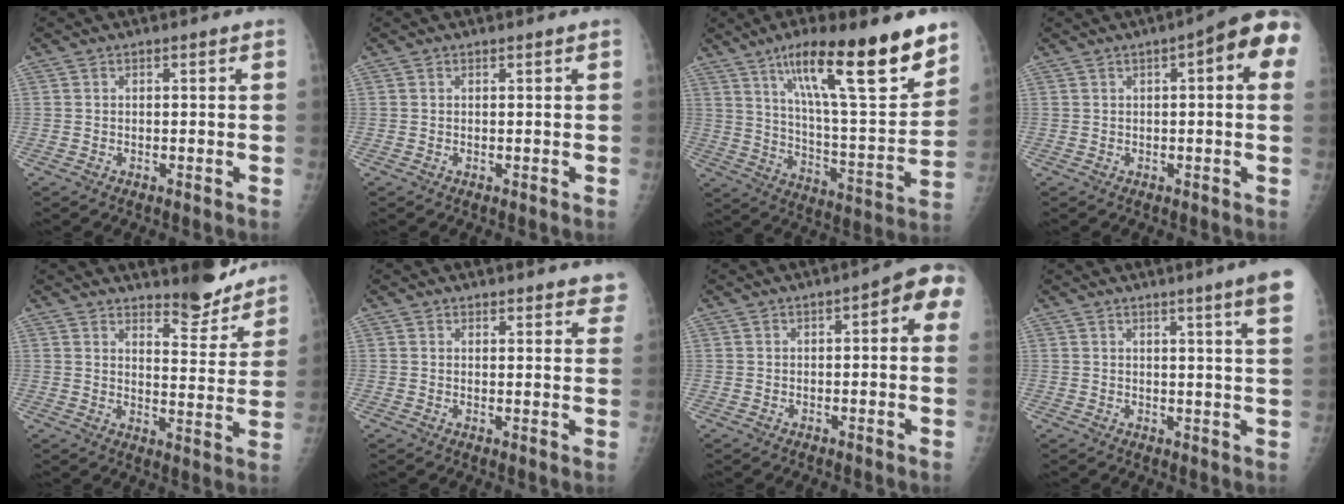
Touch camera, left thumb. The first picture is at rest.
{"total": 0.0}
{"total": 23.3, "force": [14.5, 4.7, 17.7], "torque": [-0.255, -0.060, 0.239]}
{"total": 10.7, "force": [3.3, 3.1, 9.7], "torque": [-0.102, 0.014, 0.028]}
{"total": 9.4, "force": [8.6, 2.2, 3.1], "torque": [-0.019, -0.078, 0.124]}
{"total": 5.8, "force": [5.2, 1.9, 1.8], "torque": [0.018, -0.021, 0.050]}
{"total": 6.9, "force": [1.9, 2.4, 6.2], "torque": [-0.057, 0.016, 0.010]}
{"total": 7.6, "force": [4.9, -0.8, 5.8], "torque": [-0.074, -0.021, 0.050]}